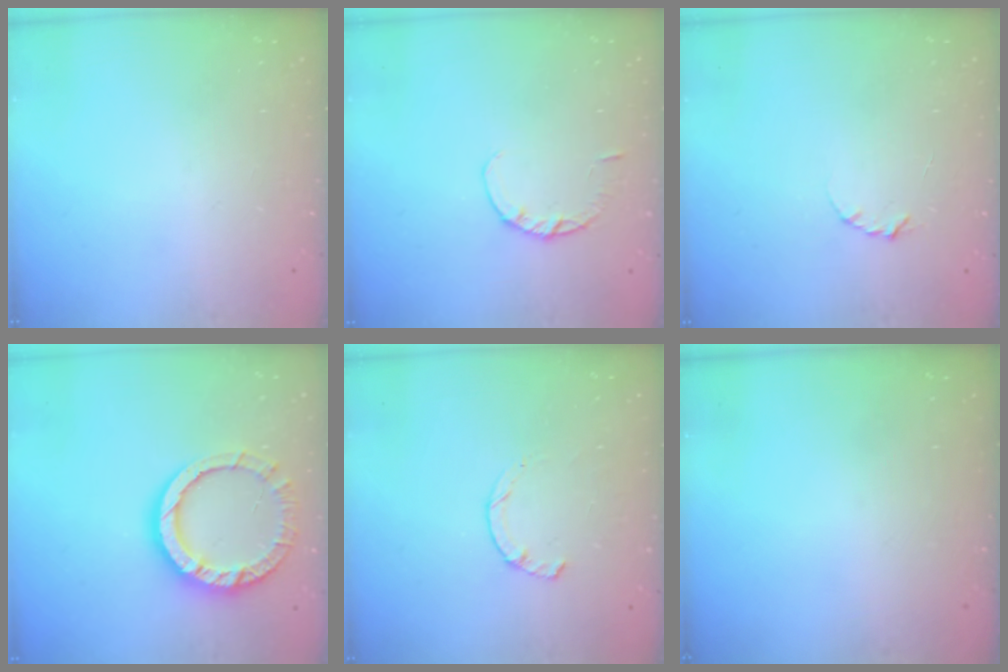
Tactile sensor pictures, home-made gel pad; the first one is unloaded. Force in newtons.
{"total": 2.9, "press": 2.8, "slide": 0.4}
{"total": 2.3, "press": 2.3, "slide": 0.4}
{"total": 12.3, "press": 12.2, "slide": 1.3}
{"total": 1.9, "press": 1.9, "slide": 0.3}
{"total": 0.0}